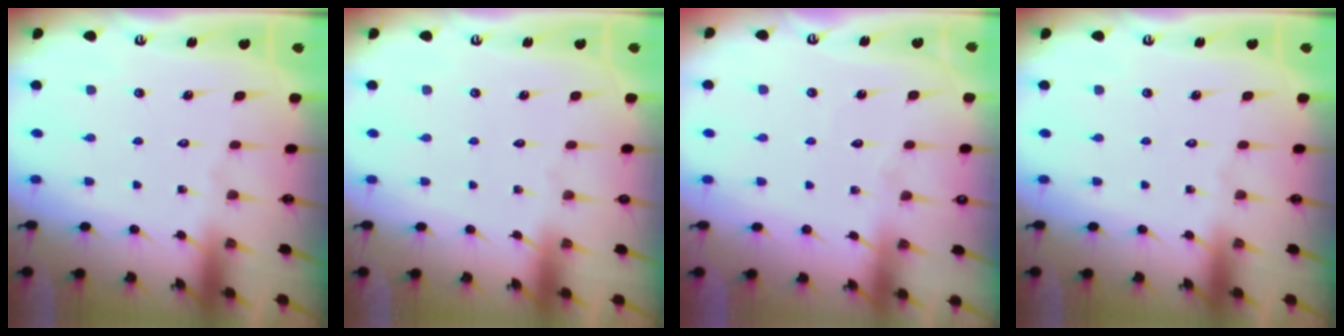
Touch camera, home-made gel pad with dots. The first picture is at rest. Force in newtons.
{"total": 0.0}
{"total": 2.3, "press": 2.3, "slide": 0.3}
{"total": 0.0}